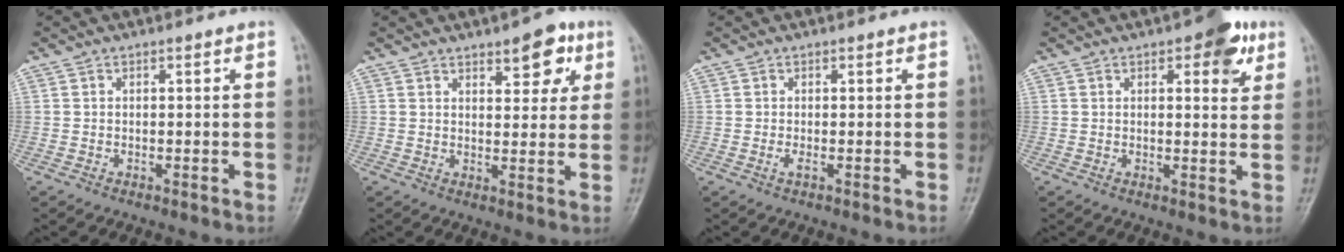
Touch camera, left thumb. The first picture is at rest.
{"total": 7.4, "force": [4.0, 3.5, 5.2], "torque": [-0.036, -0.016, 0.048]}
{"total": 1.2, "force": [-0.1, 0.4, 1.1], "torque": [-0.020, -0.001, -0.002]}
{"total": 7.3, "force": [3.5, 3.1, 5.6], "torque": [-0.046, -0.010, 0.037]}